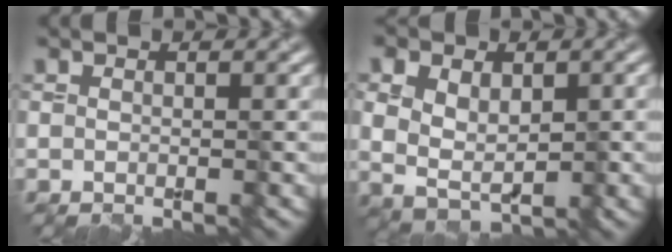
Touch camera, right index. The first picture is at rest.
{"total": 3.8, "force": [0.7, 2.6, 2.7], "torque": [-0.050, -0.005, 0.026]}